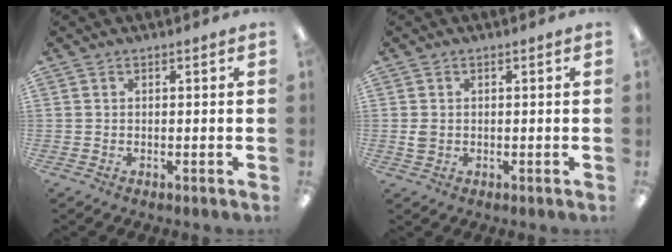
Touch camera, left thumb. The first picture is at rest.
{"total": 2.0, "force": [0.1, 1.5, 1.2], "torque": [-0.024, 0.005, 0.001]}